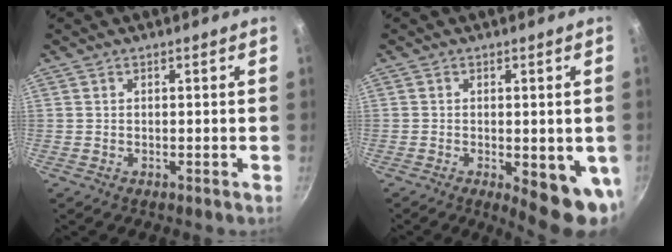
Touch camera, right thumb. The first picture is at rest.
{"total": 10.2, "force": [-2.2, 3.6, 9.3], "torque": [-0.094, -0.012, -0.021]}